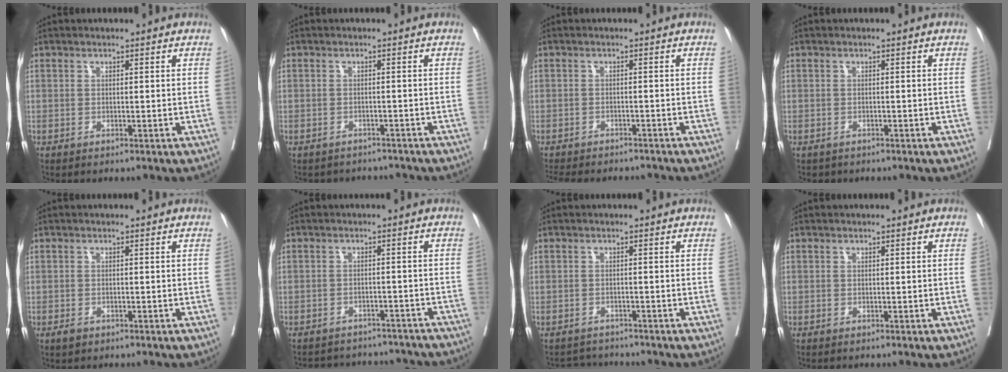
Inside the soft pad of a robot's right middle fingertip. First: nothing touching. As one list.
[{"total": 5.5, "force": [-5.2, 1.6, 0.1], "torque": [0.004, 0.006, -0.061]}, {"total": 11.6, "force": [-10.5, 2.9, 4.0], "torque": [-0.071, -0.005, -0.136]}, {"total": 1.6, "force": [-1.3, 0.9, 0.1], "torque": [-0.013, -0.003, -0.020]}, {"total": 1.2, "force": [-0.8, 0.7, 0.6], "torque": [-0.014, 0.000, -0.009]}, {"total": 15.1, "force": [-13.9, 4.7, 3.6], "torque": [-0.070, 0.007, -0.158]}, {"total": 3.3, "force": [-3.2, 0.5, -0.6], "torque": [0.013, -0.006, -0.052]}, {"total": 0.0}]